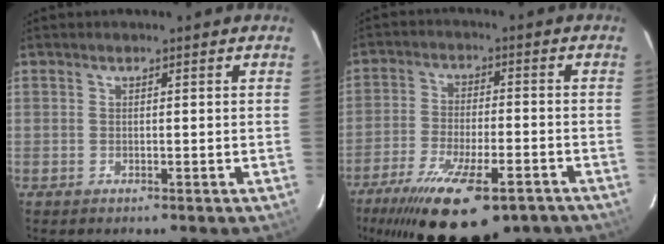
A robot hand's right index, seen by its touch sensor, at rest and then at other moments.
{"total": 20.7, "force": [-14.1, 7.1, 13.4], "torque": [-0.259, -0.050, -0.218]}